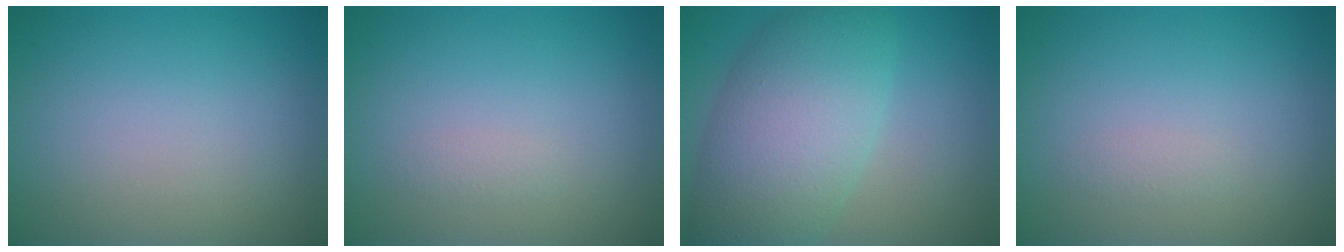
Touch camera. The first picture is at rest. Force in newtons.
{"total": 0.6, "press": 0.6, "slide": 0.0}
{"total": 8.7, "press": 8.7, "slide": 0.3}
{"total": 0.6, "press": 0.6, "slide": 0.0}